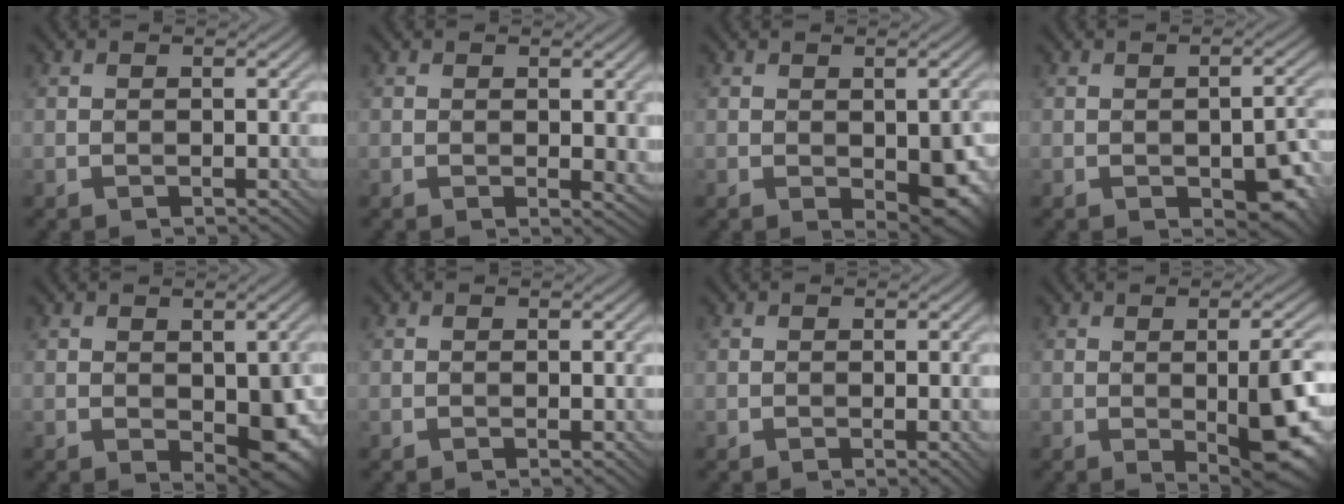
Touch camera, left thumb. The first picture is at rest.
{"total": 1.9, "force": [0.3, 0.9, 1.7], "torque": [-0.022, -0.006, 0.008]}
{"total": 6.3, "force": [-1.5, 3.4, 5.1], "torque": [-0.068, -0.023, -0.007]}
{"total": 6.0, "force": [-2.2, 2.9, 4.7], "torque": [-0.059, -0.007, -0.026]}
{"total": 7.0, "force": [-1.2, 3.9, 5.7], "torque": [-0.080, -0.025, -0.003]}
{"total": 0.7, "force": [-0.2, 0.1, 0.6], "torque": [-0.010, -0.002, -0.004]}
{"total": 1.4, "force": [-0.3, 0.2, 1.3], "torque": [-0.022, -0.003, -0.005]}
{"total": 8.7, "force": [-1.3, 2.5, 8.2], "torque": [-0.117, -0.008, -0.017]}